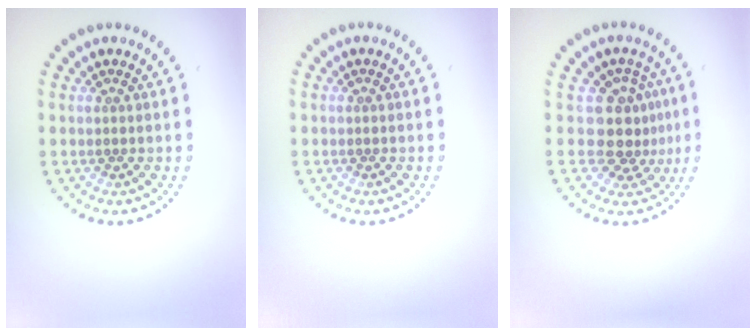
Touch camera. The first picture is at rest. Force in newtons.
{"total": 0.0}
{"total": 3.5, "press": 2.6, "slide": 2.4}